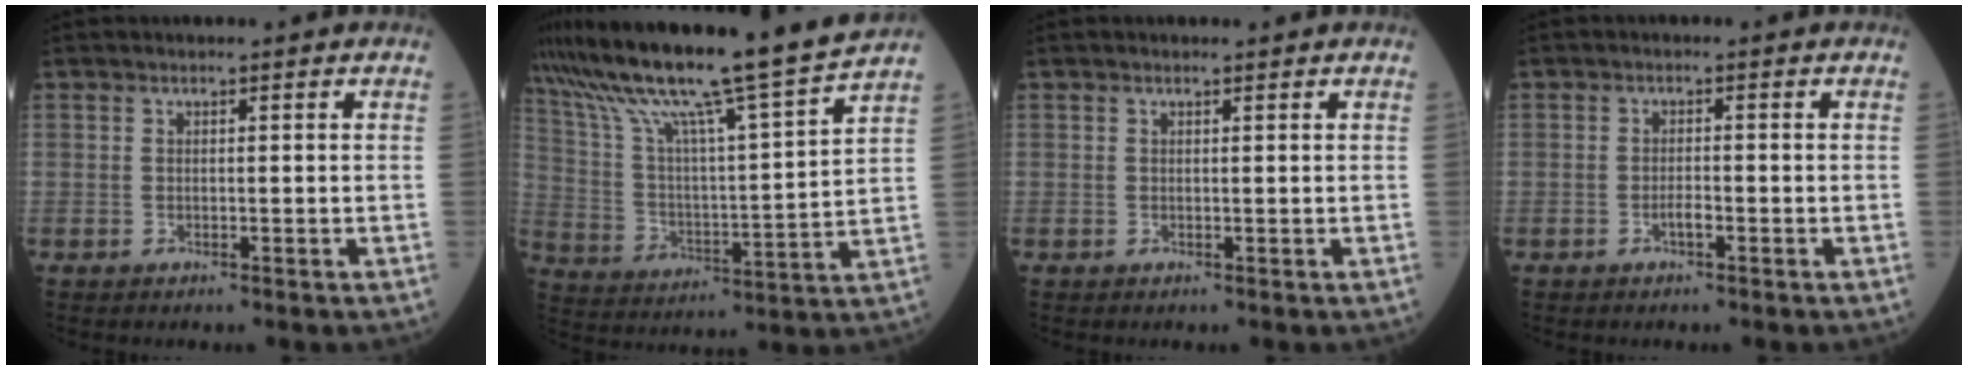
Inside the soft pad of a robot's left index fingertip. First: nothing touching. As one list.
[{"total": 21.2, "force": [17.8, -1.6, 11.4], "torque": [-0.203, -0.018, 0.291]}, {"total": 0.0}, {"total": 1.4, "force": [-0.8, 0.4, 1.1], "torque": [-0.019, 0.003, -0.016]}]